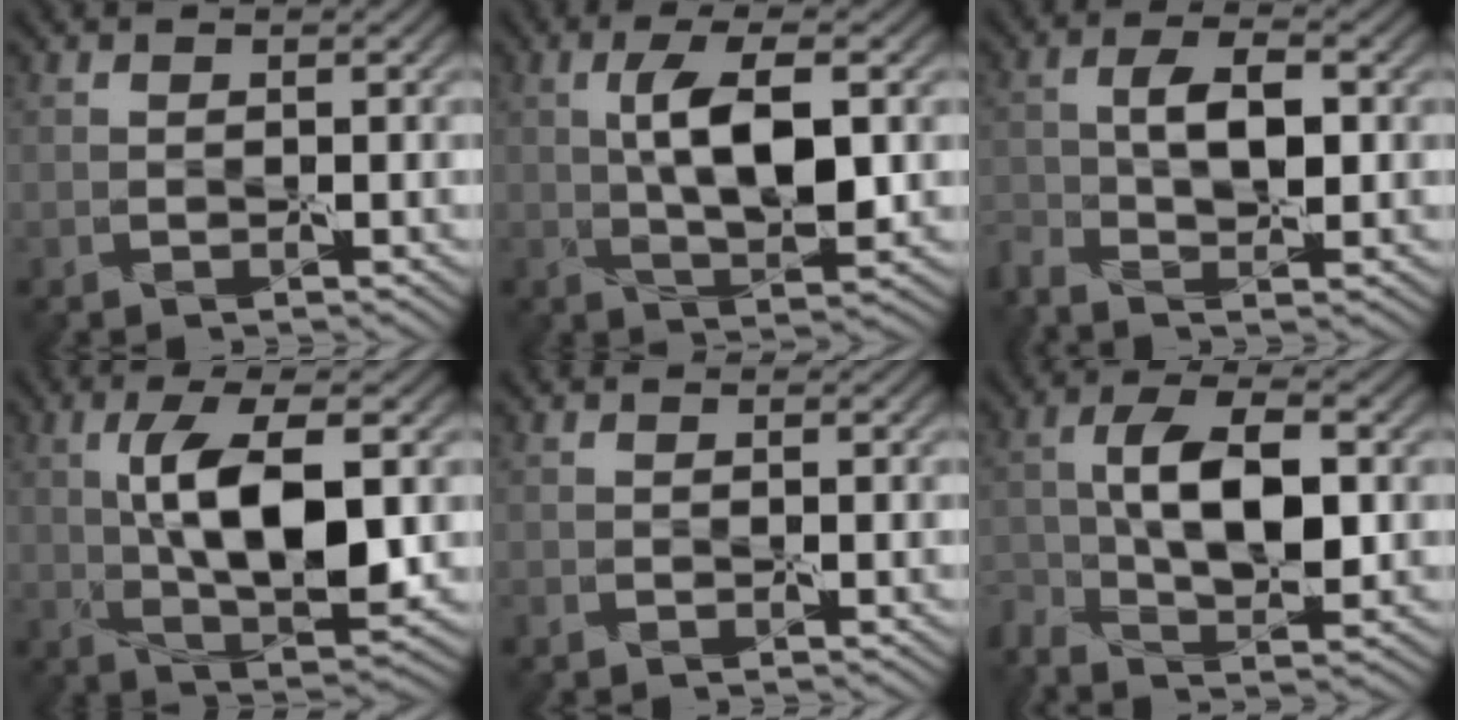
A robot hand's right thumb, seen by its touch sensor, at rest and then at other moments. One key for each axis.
{"total": 6.4, "fx": 1.4, "fy": 2.0, "fz": 5.9, "tx": -0.099, "ty": 0.006, "tz": 0.024}
{"total": 5.6, "fx": -2.0, "fy": 2.3, "fz": 4.7, "tx": -0.093, "ty": -0.003, "tz": -0.044}
{"total": 8.9, "fx": 1.6, "fy": 3.0, "fz": 8.2, "tx": -0.137, "ty": 0.007, "tz": 0.031}
{"total": 0.9, "fx": -0.7, "fy": 0.4, "fz": 0.3, "tx": -0.008, "ty": -0.005, "tz": -0.013}
{"total": 7.8, "fx": -1.5, "fy": 3.5, "fz": 6.8, "tx": -0.135, "ty": -0.003, "tz": -0.031}